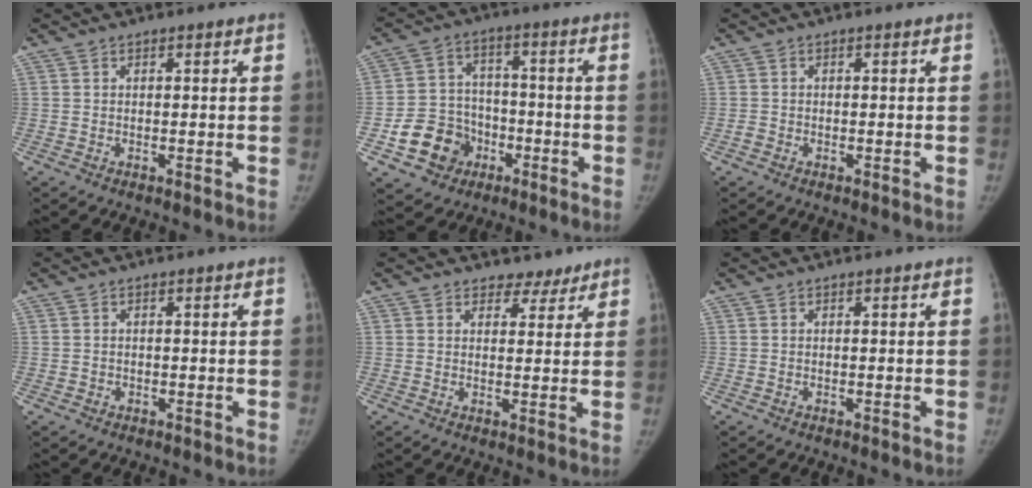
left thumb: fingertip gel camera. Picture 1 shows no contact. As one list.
[{"total": 11.4, "force": [-4.7, 9.7, 3.8], "torque": [-0.034, 0.037, -0.073]}, {"total": 0.7, "force": [-0.5, 0.5, 0.2], "torque": [-0.006, 0.000, -0.015]}, {"total": 0.7, "force": [-0.2, 0.7, 0.1], "torque": [0.001, 0.004, -0.003]}, {"total": 3.4, "force": [2.7, 1.9, 0.2], "torque": [0.023, -0.017, 0.035]}, {"total": 0.0}]